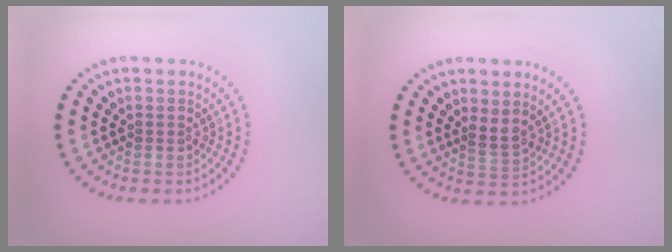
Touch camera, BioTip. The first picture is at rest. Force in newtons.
{"total": 1.5, "press": 1.0, "slide": 1.1}